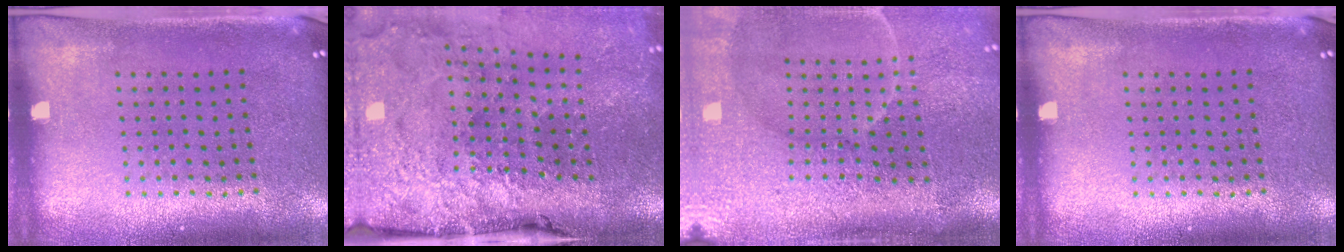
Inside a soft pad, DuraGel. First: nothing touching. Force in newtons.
{"total": 4.9, "press": 3.9, "slide": 3.1}
{"total": 4.6, "press": 3.8, "slide": 2.5}
{"total": 0.0}